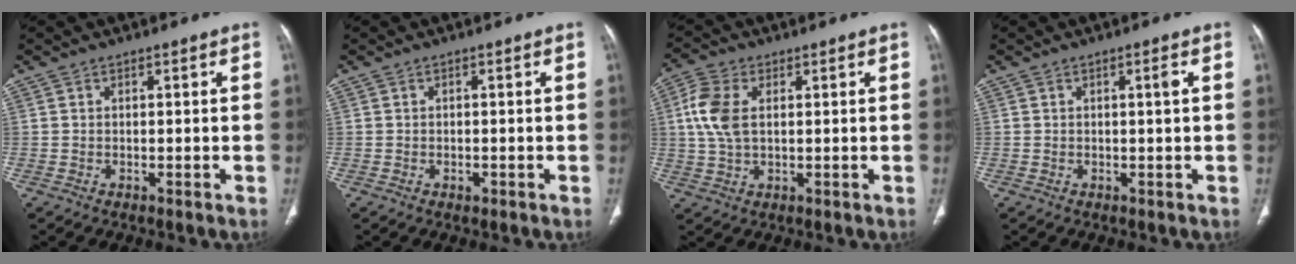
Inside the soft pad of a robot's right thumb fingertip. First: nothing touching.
{"total": 1.0, "force": [-0.4, 0.7, 0.5], "torque": [-0.005, 0.001, -0.005]}
{"total": 7.8, "force": [1.4, 4.6, 6.1], "torque": [-0.148, 0.010, 0.028]}
{"total": 1.5, "force": [0.1, 0.1, 1.4], "torque": [-0.027, 0.001, 0.002]}